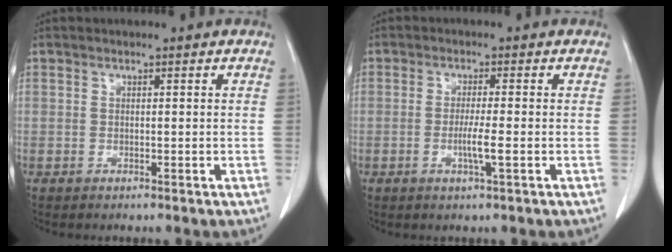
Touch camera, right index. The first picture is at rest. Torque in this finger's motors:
{"motor_torque": [0.82, -0.38, 0.39, 0.08]}